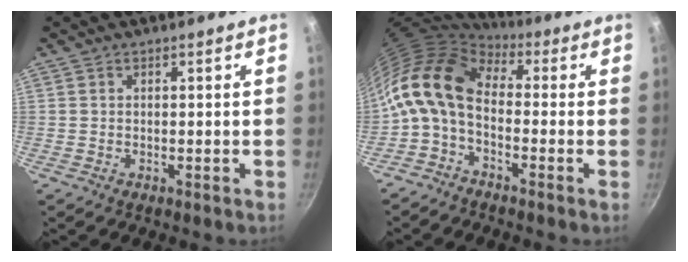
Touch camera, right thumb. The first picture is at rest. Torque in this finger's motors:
{"motor_torque": [1.87, 1.80, 0.81, -0.76, 0.32]}